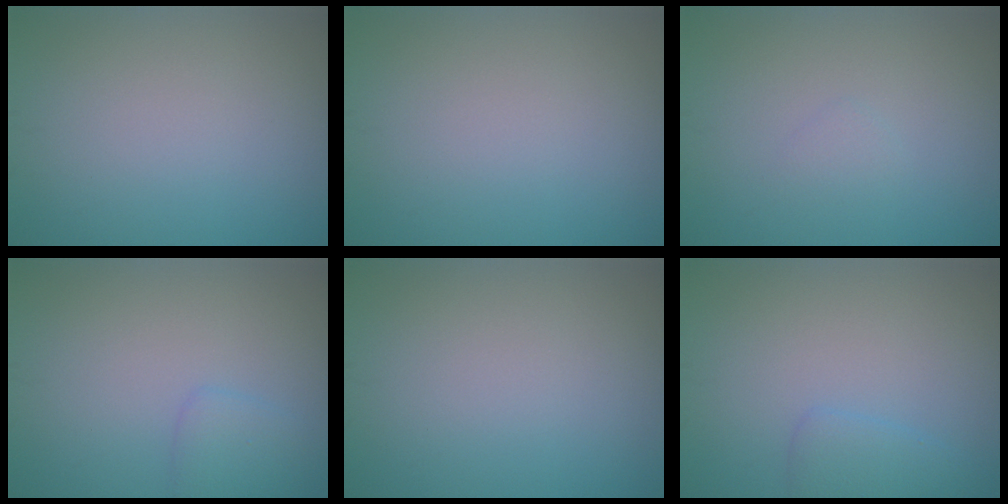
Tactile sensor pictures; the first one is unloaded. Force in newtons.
{"total": 0.0}
{"total": 0.6, "press": 0.6, "slide": 0.0}
{"total": 1.6, "press": 1.6, "slide": 0.0}
{"total": 0.0}
{"total": 1.9, "press": 1.9, "slide": 0.2}